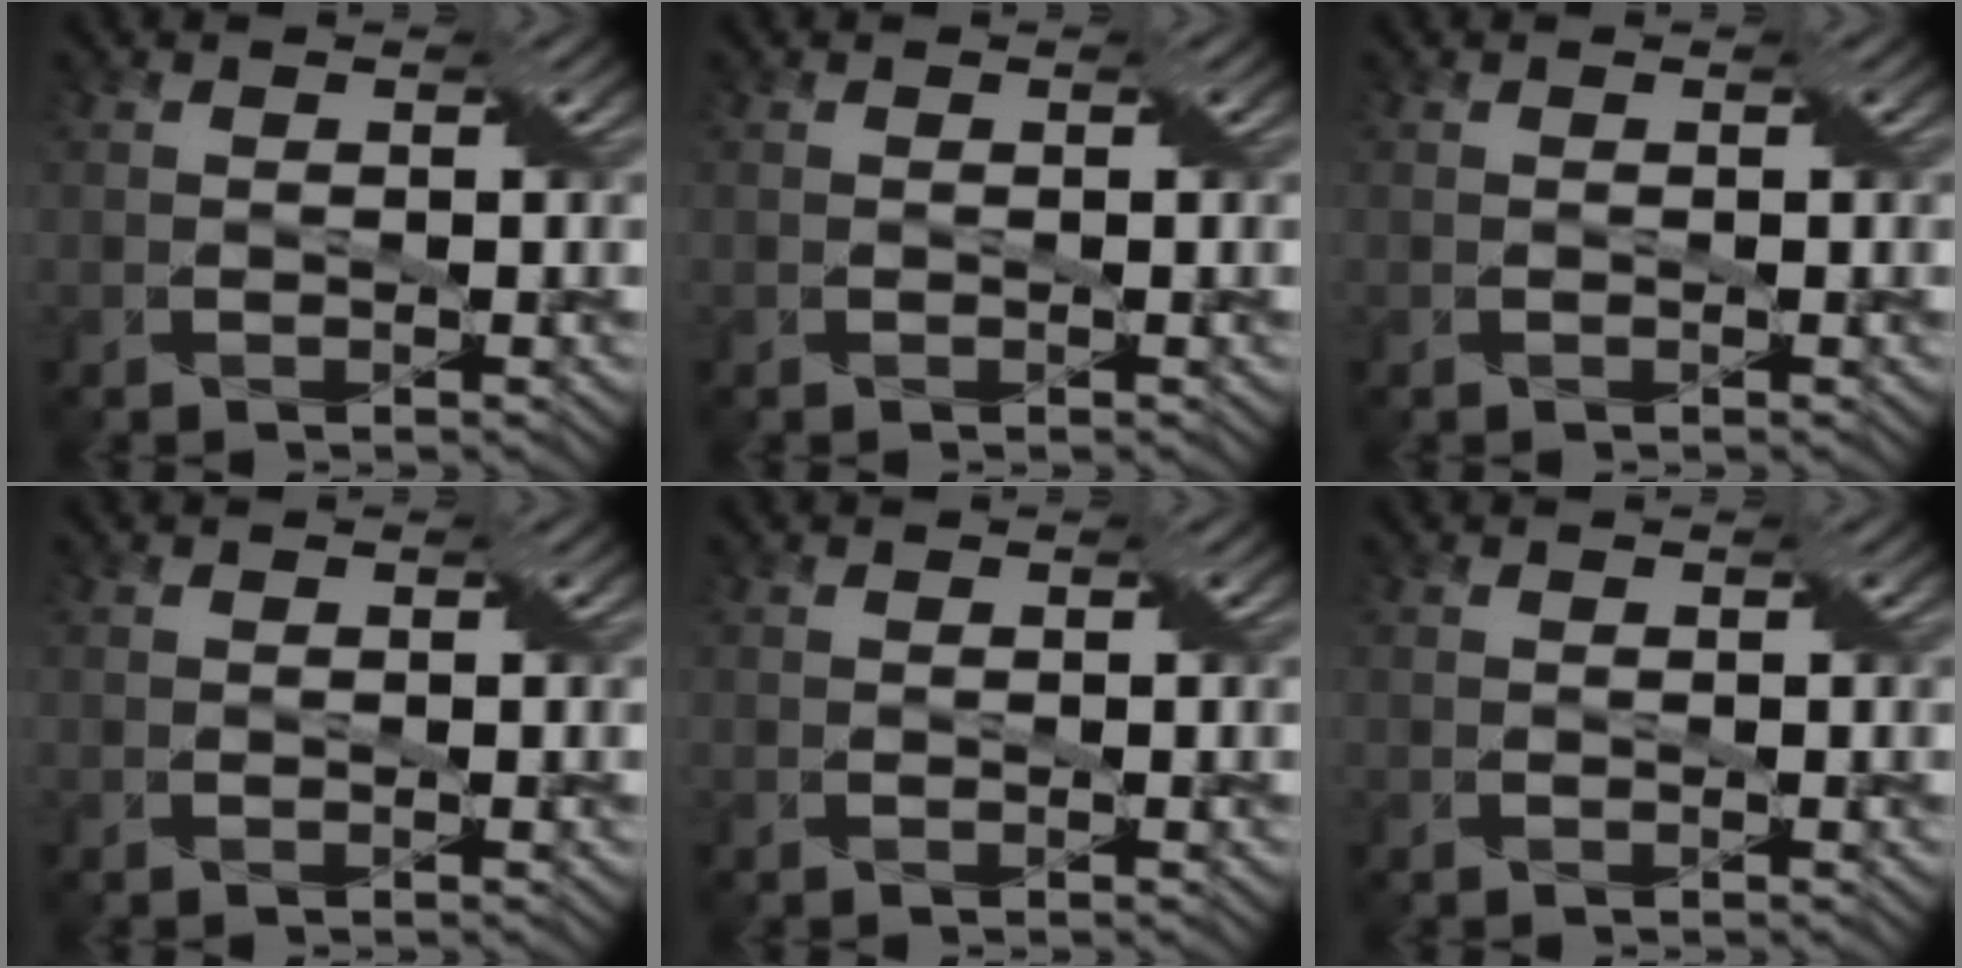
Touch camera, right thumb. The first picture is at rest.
{"total": 0.0}
{"total": 0.0}
{"total": 0.0}
{"total": 0.0}
{"total": 0.0}